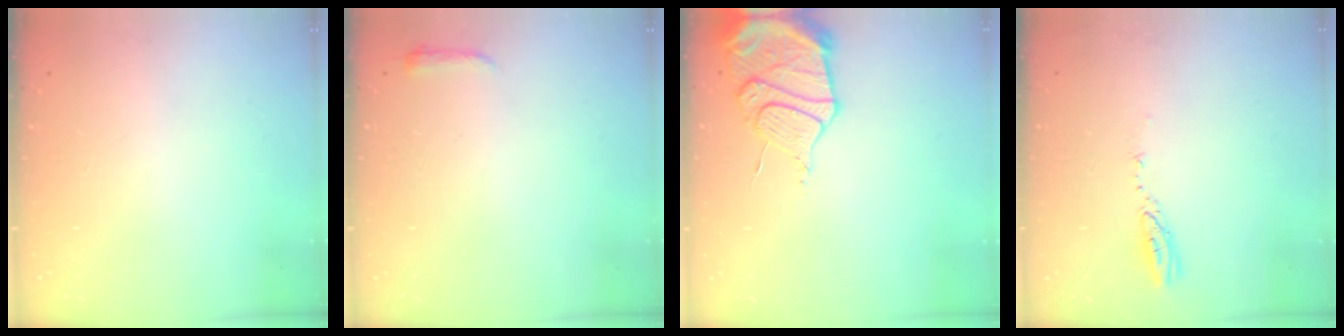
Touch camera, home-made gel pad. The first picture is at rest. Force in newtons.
{"total": 3.0, "press": 2.9, "slide": 0.6}
{"total": 13.5, "press": 13.4, "slide": 1.0}
{"total": 3.3, "press": 3.3, "slide": 0.2}